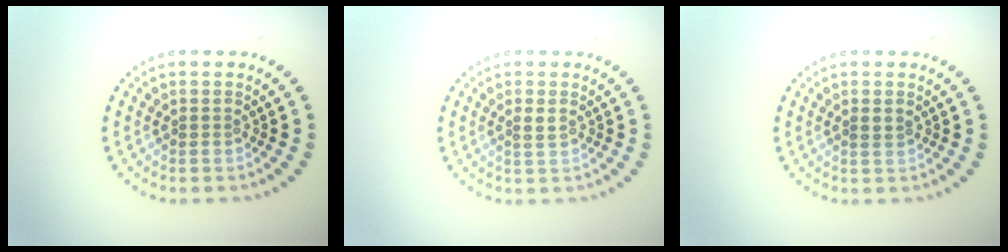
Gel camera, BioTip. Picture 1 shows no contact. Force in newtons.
{"total": 1.0, "press": 1.0, "slide": 0.3}
{"total": 0.9, "press": 0.9, "slide": 0.2}